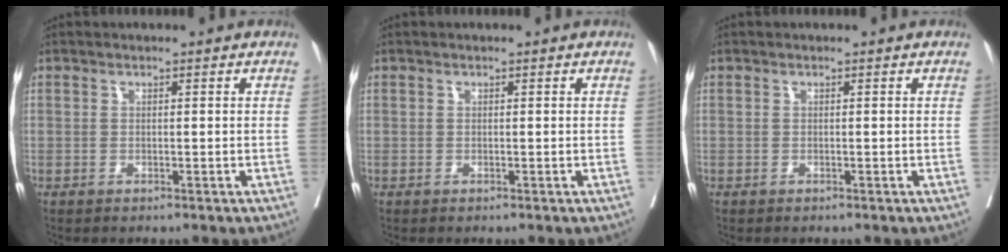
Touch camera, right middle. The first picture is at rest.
{"total": 0.0}
{"total": 0.0}